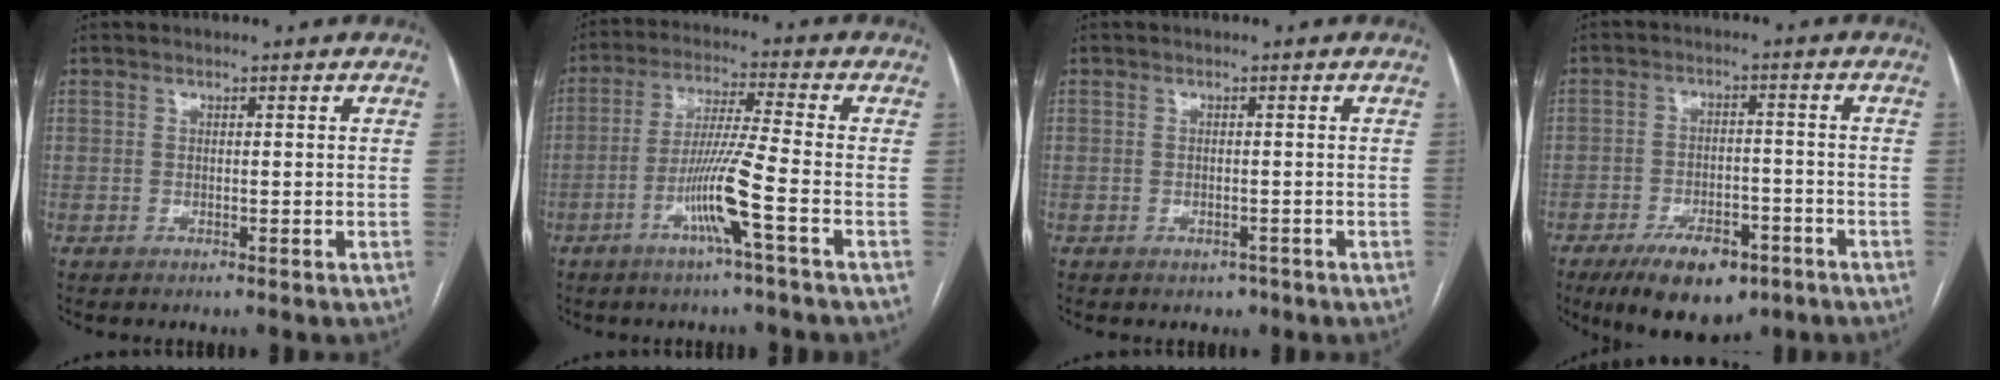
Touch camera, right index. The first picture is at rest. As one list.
[{"total": 9.0, "force": [-3.7, -1.3, 8.1], "torque": [-0.158, -0.006, -0.076]}, {"total": 1.5, "force": [-0.9, 1.1, 0.4], "torque": [-0.005, 0.003, -0.009]}, {"total": 10.8, "force": [-7.0, 4.8, 6.7], "torque": [-0.104, -0.004, -0.109]}]